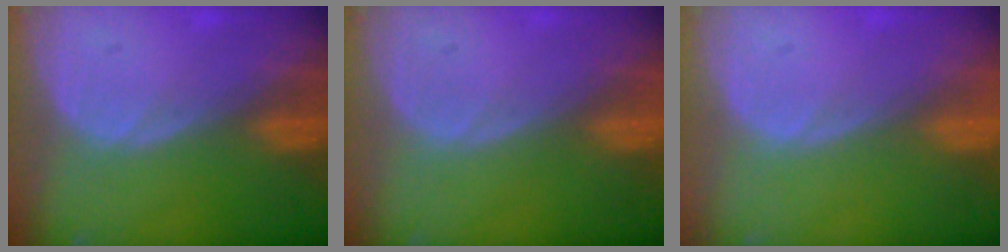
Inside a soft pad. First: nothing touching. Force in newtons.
{"total": 0.0}
{"total": 0.0}